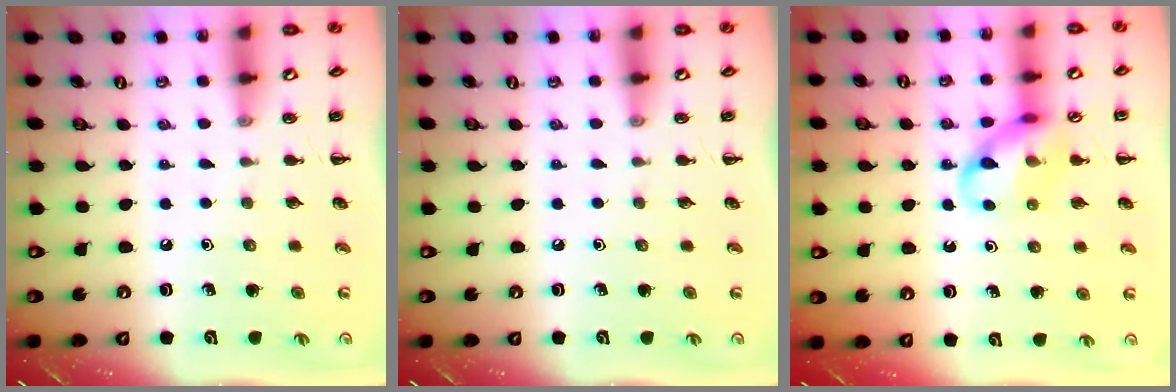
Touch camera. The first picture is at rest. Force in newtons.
{"total": 0.0}
{"total": 11.5, "press": 11.3, "slide": 1.8}